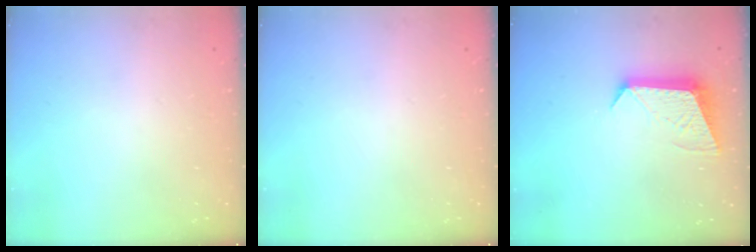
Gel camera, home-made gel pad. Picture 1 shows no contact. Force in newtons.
{"total": 0.0}
{"total": 10.3, "press": 10.3, "slide": 0.5}